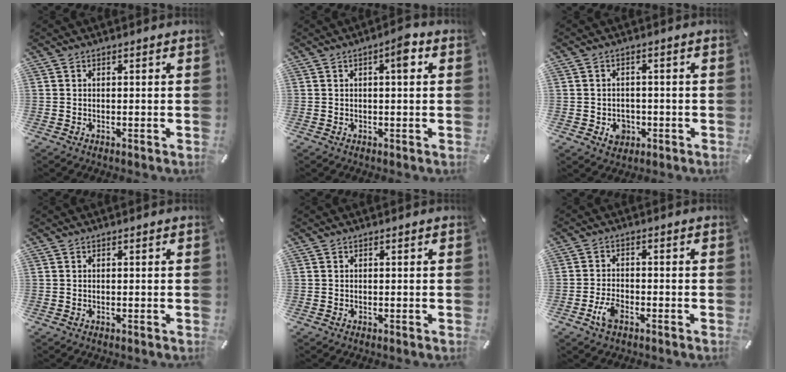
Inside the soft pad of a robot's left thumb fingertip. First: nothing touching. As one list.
[{"total": 4.0, "force": [1.1, 1.0, 3.7], "torque": [-0.053, 0.001, 0.008]}, {"total": 4.5, "force": [-1.3, 3.9, 1.8], "torque": [-0.014, 0.000, -0.022]}, {"total": 0.0}, {"total": 0.0}, {"total": 4.6, "force": [-2.3, 2.5, 3.1], "torque": [-0.070, 0.005, -0.044]}]